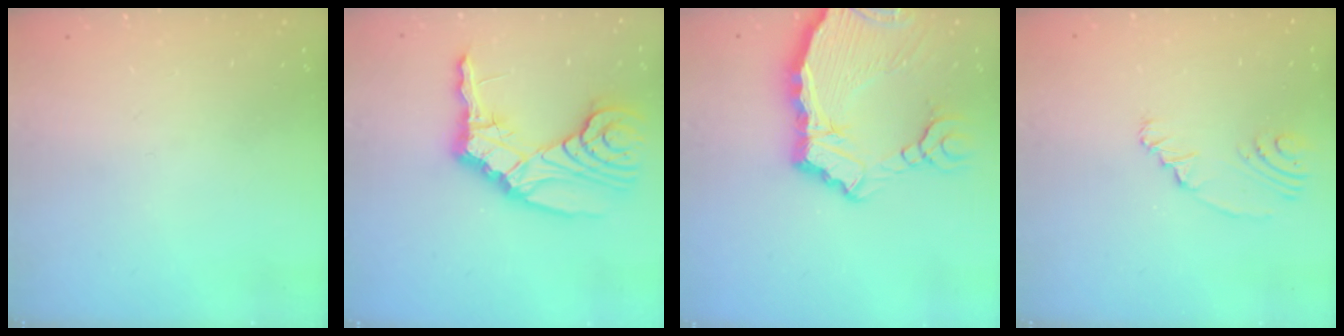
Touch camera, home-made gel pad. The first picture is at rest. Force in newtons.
{"total": 17.8, "press": 17.6, "slide": 2.6}
{"total": 14.3, "press": 14.2, "slide": 1.6}
{"total": 4.9, "press": 2.5, "slide": 4.3}